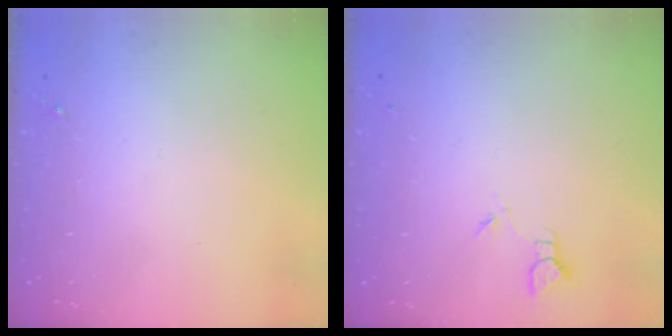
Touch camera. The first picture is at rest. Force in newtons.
{"total": 2.0, "press": 2.0, "slide": 0.1}